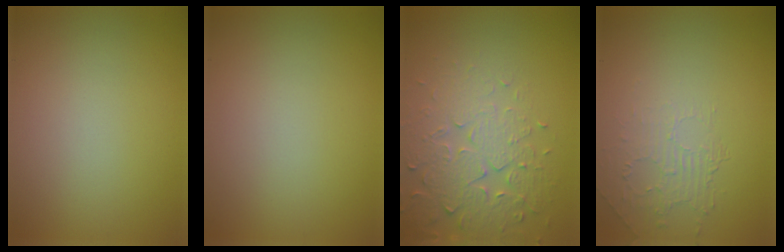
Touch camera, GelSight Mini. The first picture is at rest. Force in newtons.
{"total": 0.0}
{"total": 4.5, "press": 4.5, "slide": 0.4}
{"total": 2.0, "press": 0.6, "slide": 1.9}